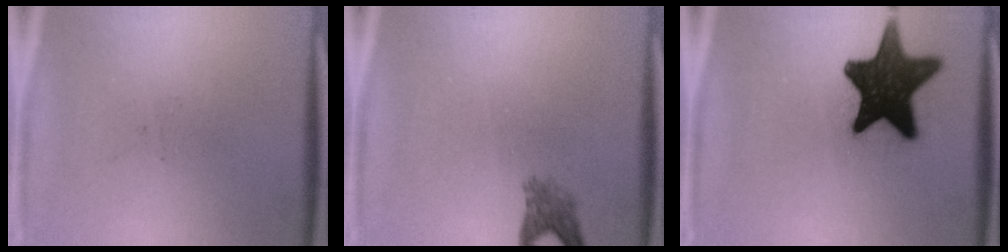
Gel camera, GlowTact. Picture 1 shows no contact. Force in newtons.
{"total": 2.5}
{"total": 15.8}